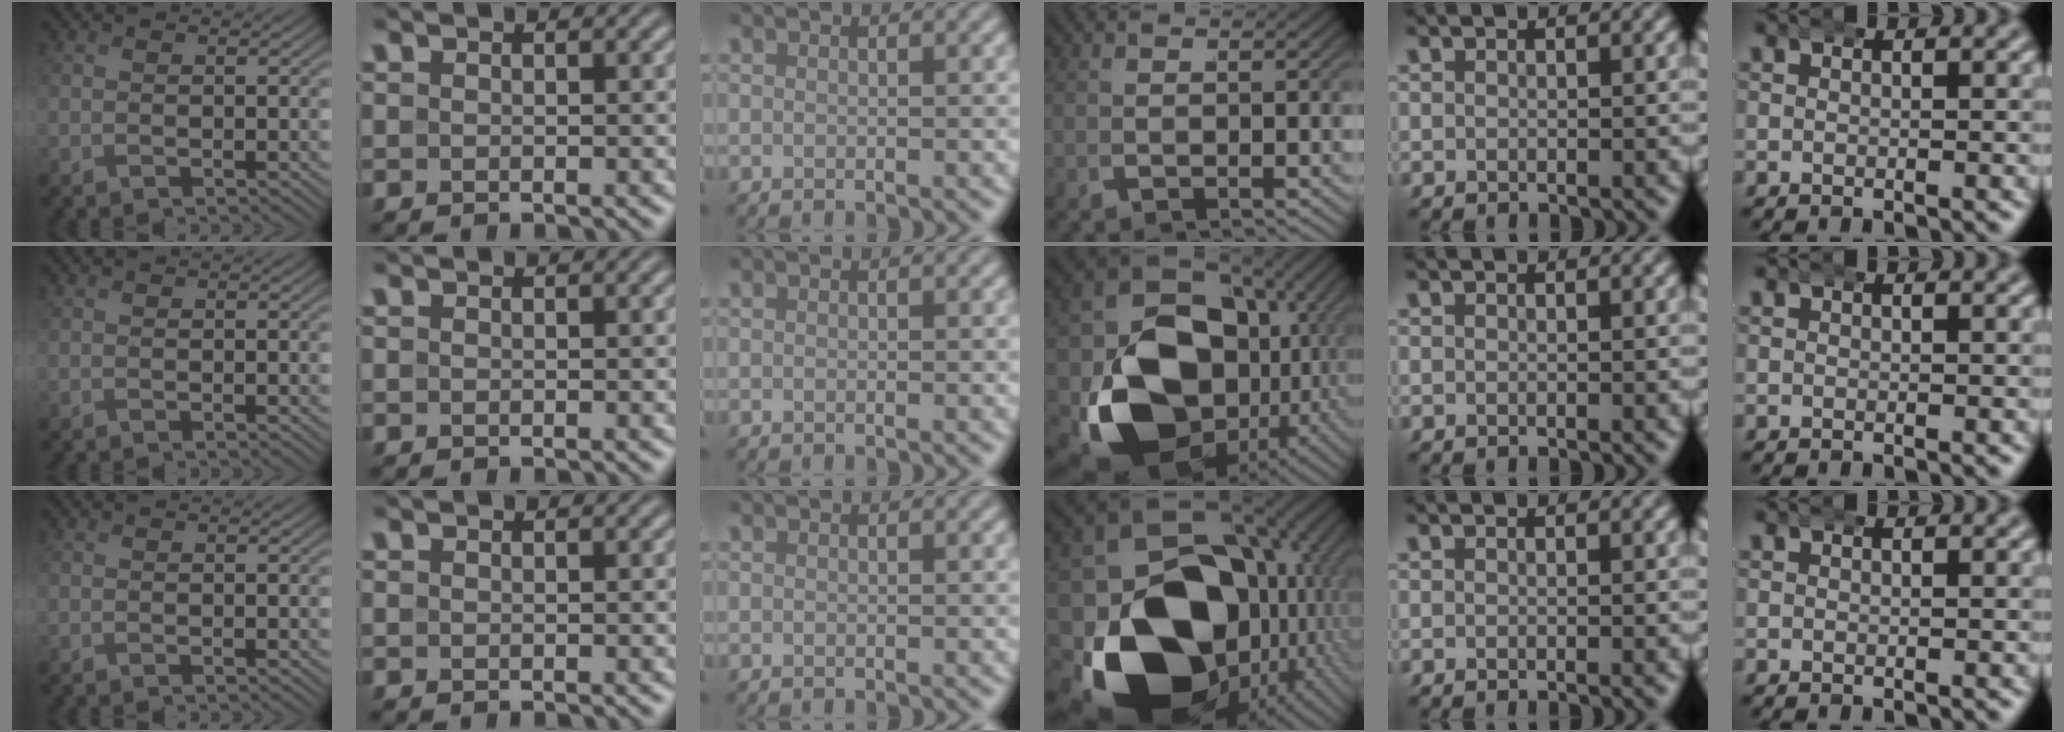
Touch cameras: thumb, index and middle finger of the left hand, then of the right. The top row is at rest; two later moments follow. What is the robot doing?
{"motion": "wrap", "object": "bandana"}